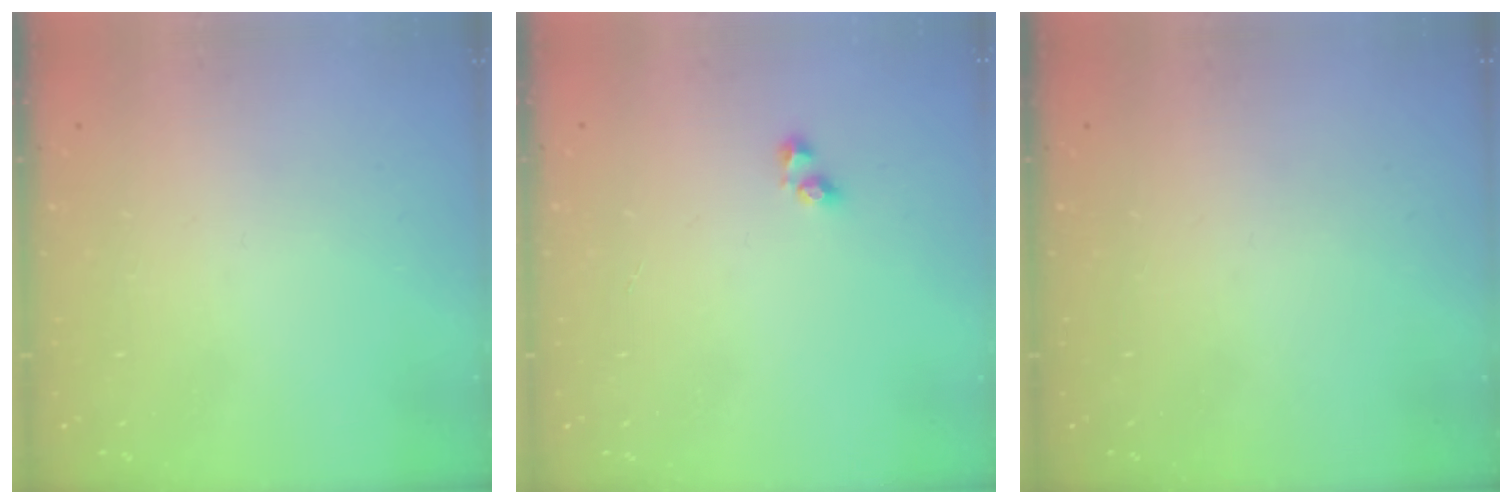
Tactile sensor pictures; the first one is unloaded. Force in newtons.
{"total": 2.2, "press": 1.9, "slide": 1.1}
{"total": 0.0}